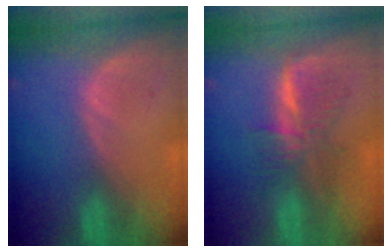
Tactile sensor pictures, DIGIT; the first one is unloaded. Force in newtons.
{"total": 5.8, "press": 5.7, "slide": 0.8}